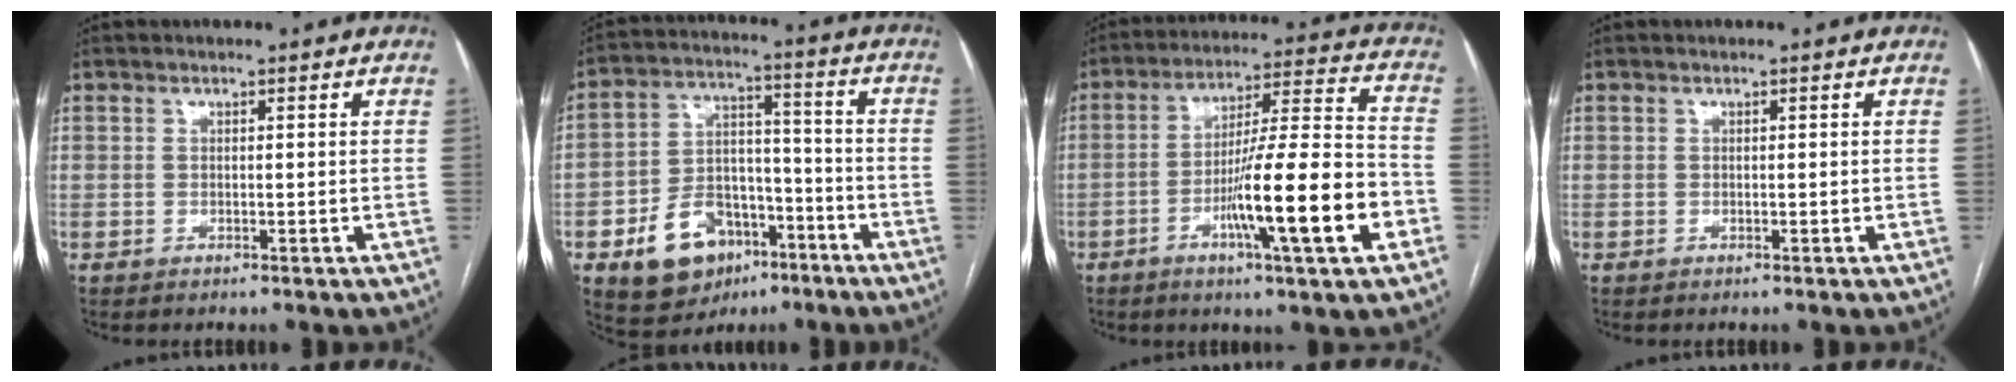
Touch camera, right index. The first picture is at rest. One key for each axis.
{"total": 13.5, "fx": -6.9, "fy": 8.8, "fz": 7.6, "tx": -0.142, "ty": 0.025, "tz": -0.106}
{"total": 17.2, "fx": -6.2, "fy": 0.3, "fz": 16.0, "tx": -0.266, "ty": -0.005, "tz": -0.097}
{"total": 0.0}